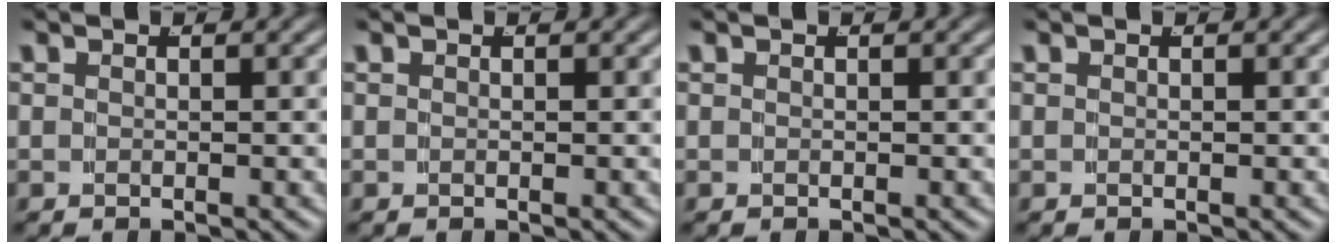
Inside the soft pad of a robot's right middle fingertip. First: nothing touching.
{"total": 0.0}
{"total": 0.0}
{"total": 0.0}